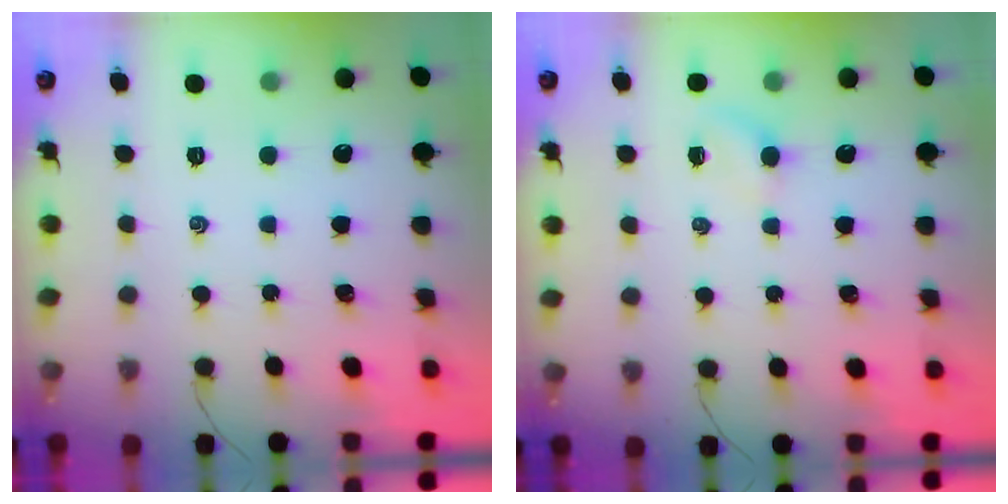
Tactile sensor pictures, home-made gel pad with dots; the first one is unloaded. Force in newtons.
{"total": 2.1, "press": 2.0, "slide": 0.7}